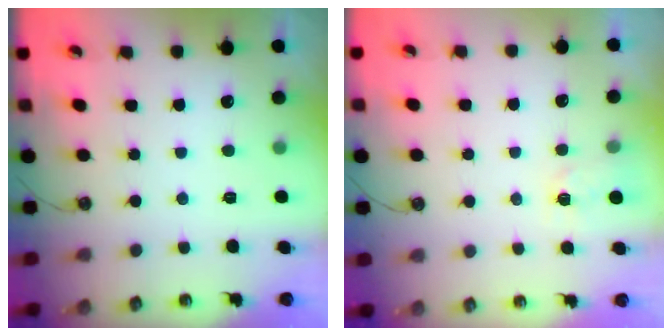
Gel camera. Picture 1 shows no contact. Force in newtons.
{"total": 2.9, "press": 2.9, "slide": 0.5}